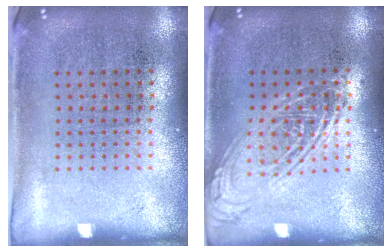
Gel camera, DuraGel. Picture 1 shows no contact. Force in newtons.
{"total": 2.5, "press": 2.5, "slide": 0.3}